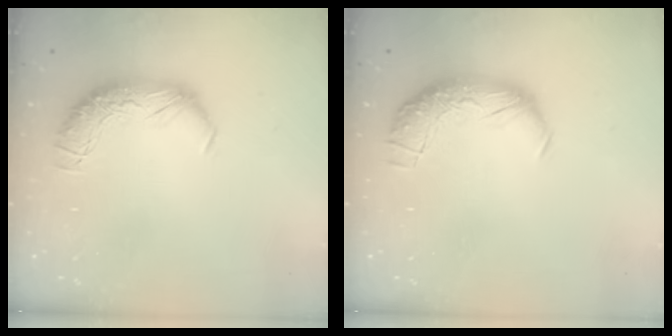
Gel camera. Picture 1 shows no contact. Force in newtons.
{"total": 2.3, "press": 0.9, "slide": 2.1}